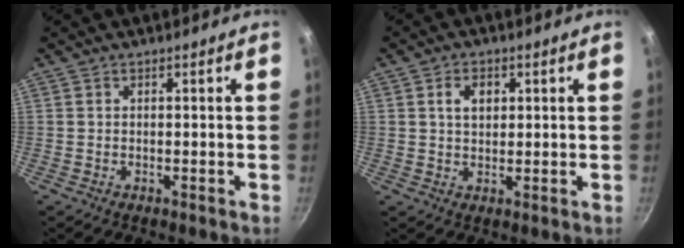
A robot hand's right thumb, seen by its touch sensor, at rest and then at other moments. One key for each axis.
{"total": 4.2, "fx": 1.3, "fy": 2.9, "fz": 2.7, "tx": -0.031, "ty": -0.001, "tz": 0.023}